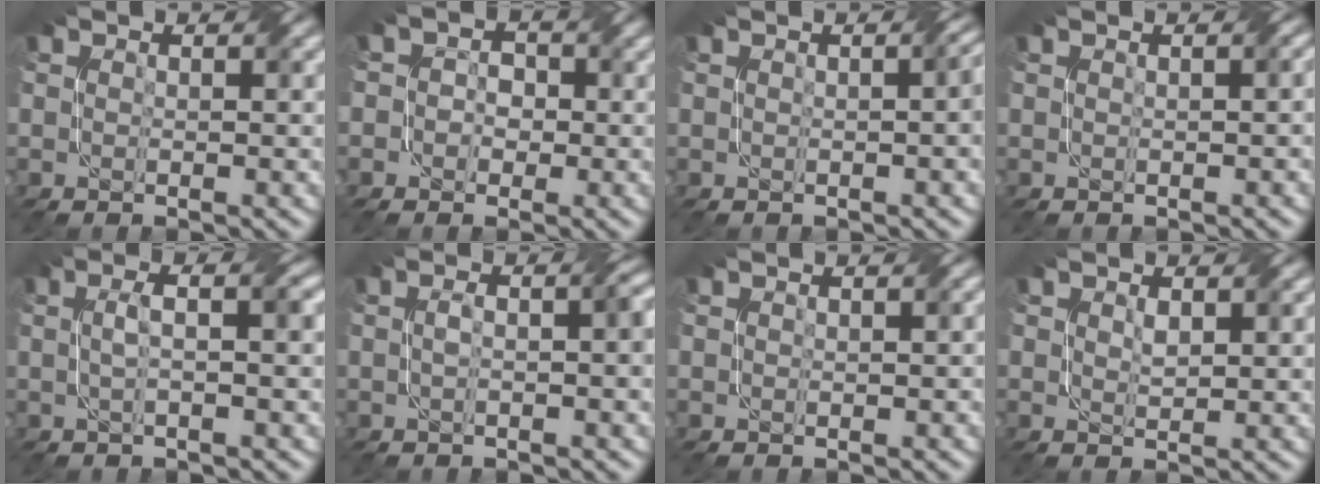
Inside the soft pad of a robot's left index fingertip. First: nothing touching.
{"total": 3.5, "force": [0.3, 3.2, 1.3], "torque": [0.007, 0.011, -0.029]}
{"total": 3.1, "force": [0.2, 1.2, 2.9], "torque": [-0.014, 0.012, 0.003]}
{"total": 1.3, "force": [0.3, 0.5, 1.1], "torque": [-0.010, 0.004, 0.003]}
{"total": 3.2, "force": [0.3, 1.0, 3.1], "torque": [-0.049, 0.013, 0.004]}
{"total": 2.8, "force": [-0.2, 0.9, 2.7], "torque": [-0.046, 0.007, -0.003]}
{"total": 0.0}
{"total": 1.2, "force": [0.6, 0.7, 0.8], "torque": [-0.016, -0.005, 0.017]}